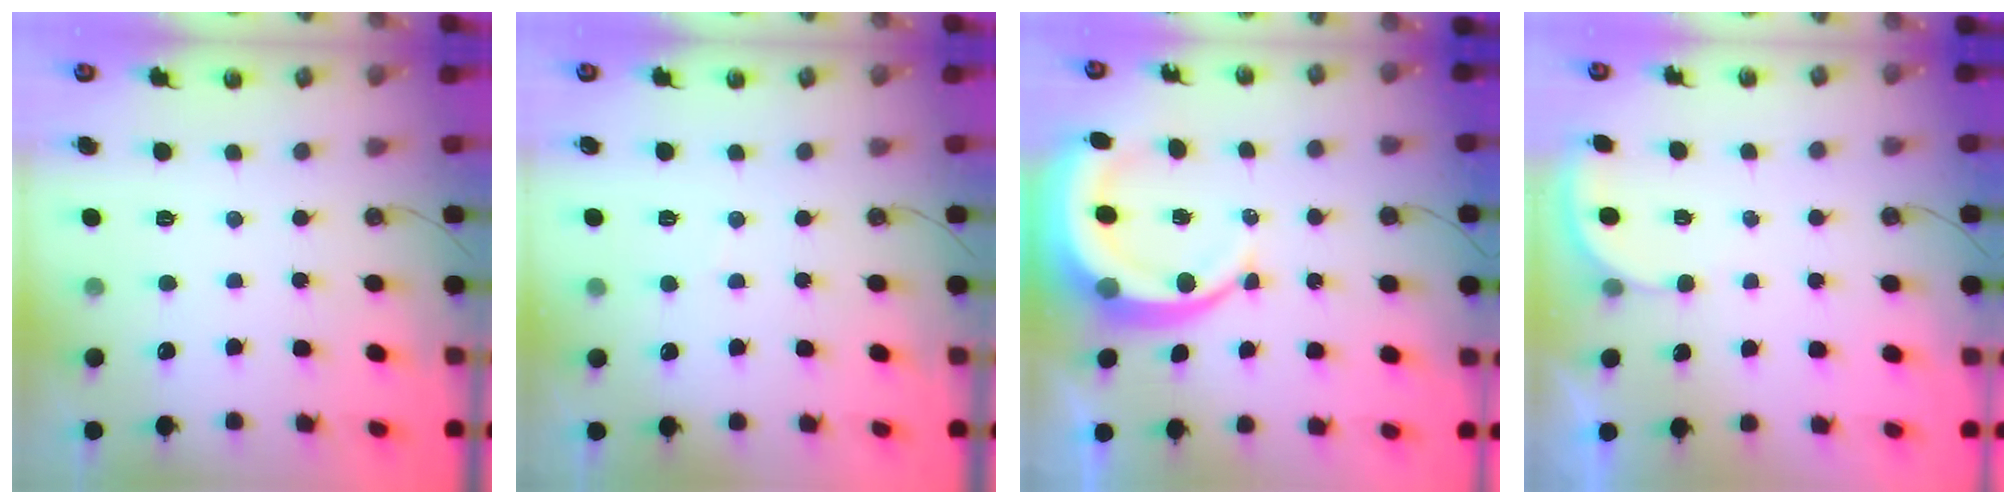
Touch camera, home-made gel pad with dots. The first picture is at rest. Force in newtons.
{"total": 2.6, "press": 2.6, "slide": 0.3}
{"total": 11.1, "press": 11.1, "slide": 1.3}
{"total": 2.6, "press": 2.6, "slide": 0.2}